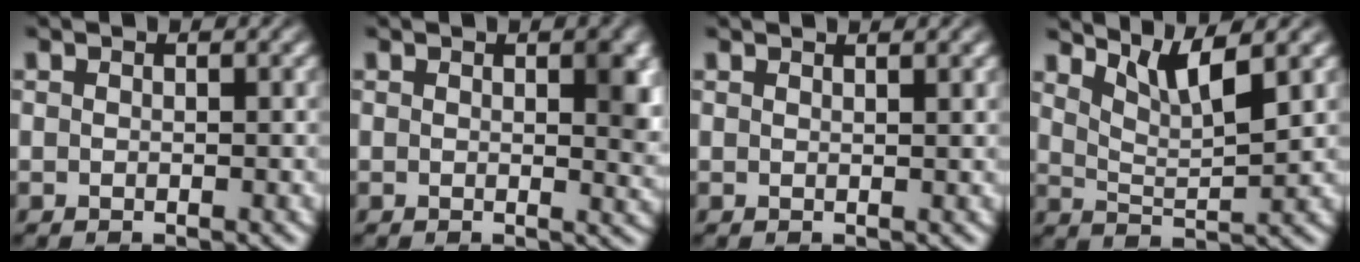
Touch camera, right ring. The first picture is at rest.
{"total": 2.4, "force": [0.5, 0.7, 2.2], "torque": [-0.024, -0.010, 0.008]}
{"total": 1.0, "force": [0.9, -0.5, 0.1], "torque": [0.000, -0.001, 0.015]}
{"total": 4.4, "force": [3.2, 0.9, 2.8], "torque": [-0.058, -0.009, 0.059]}